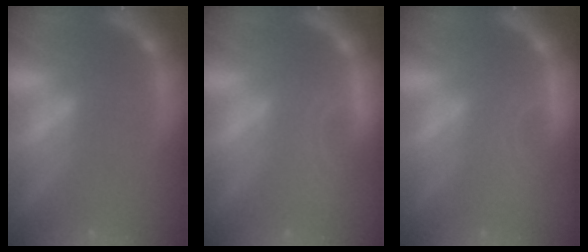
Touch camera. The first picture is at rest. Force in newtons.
{"total": 2.9}
{"total": 2.4}